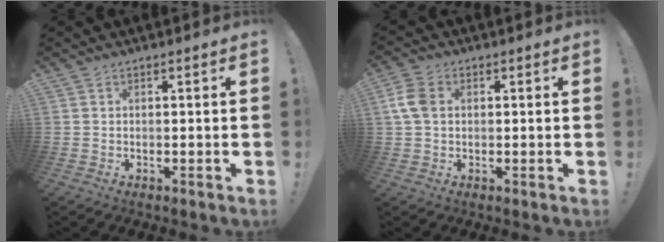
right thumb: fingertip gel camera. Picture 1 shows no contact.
{"total": 6.7, "force": [1.2, 4.8, 4.6], "torque": [-0.097, 0.010, 0.026]}